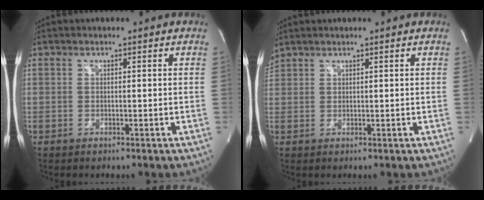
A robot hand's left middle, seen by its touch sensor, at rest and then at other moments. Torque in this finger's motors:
{"motor_torque": [0.56, -0.49, 0.66, 0.21]}